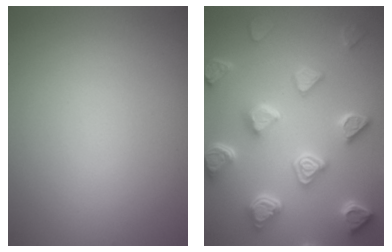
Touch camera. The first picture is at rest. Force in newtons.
{"total": 7.0, "press": 5.7, "slide": 4.1}